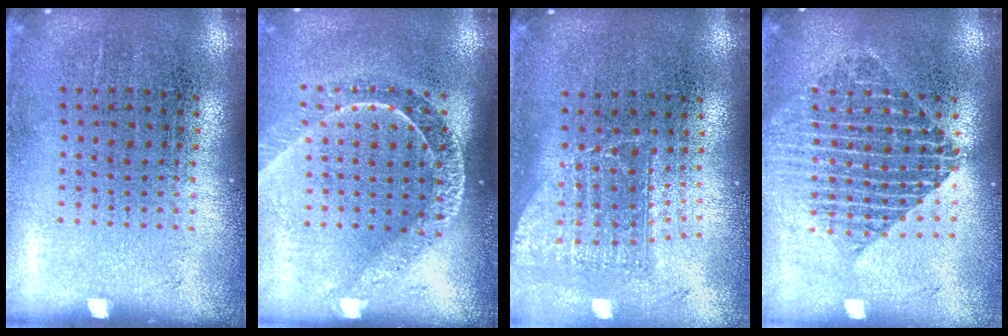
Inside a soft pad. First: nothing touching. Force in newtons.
{"total": 1.8, "press": 1.5, "slide": 1.0}
{"total": 1.7, "press": 1.3, "slide": 1.0}
{"total": 1.9, "press": 1.5, "slide": 1.1}